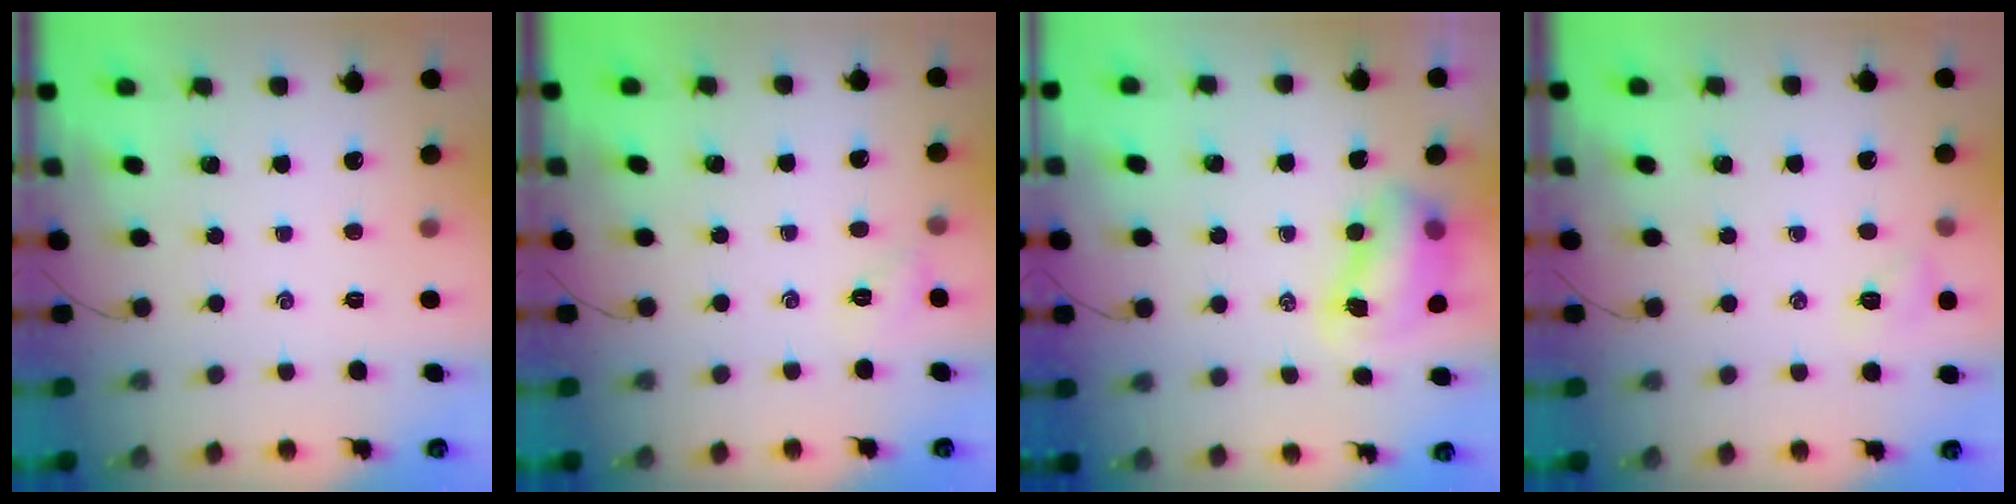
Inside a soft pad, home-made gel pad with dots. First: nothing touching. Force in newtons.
{"total": 2.6, "press": 2.6, "slide": 0.6}
{"total": 8.1, "press": 7.9, "slide": 1.3}
{"total": 5.1, "press": 4.8, "slide": 1.5}